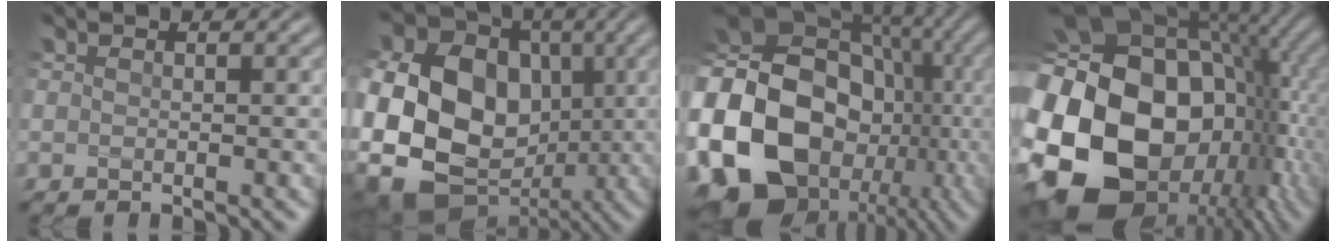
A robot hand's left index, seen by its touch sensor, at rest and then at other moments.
{"total": 22.8, "force": [-1.4, 19.6, 11.5], "torque": [-0.242, 0.019, -0.077]}
{"total": 23.0, "force": [-5.1, 18.7, 12.5], "torque": [-0.255, -0.021, -0.115]}
{"total": 21.0, "force": [-2.7, 16.1, 13.2], "torque": [-0.302, -0.007, -0.039]}